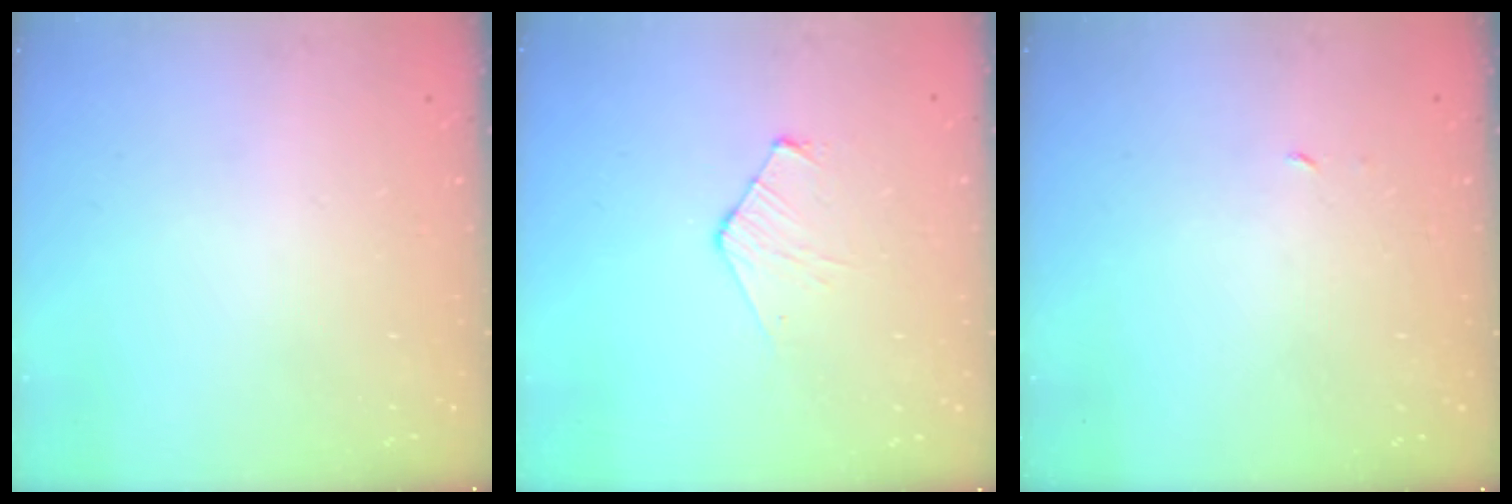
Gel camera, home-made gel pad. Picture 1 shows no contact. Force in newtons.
{"total": 6.5, "press": 6.4, "slide": 0.7}
{"total": 1.8, "press": 1.8, "slide": 0.1}